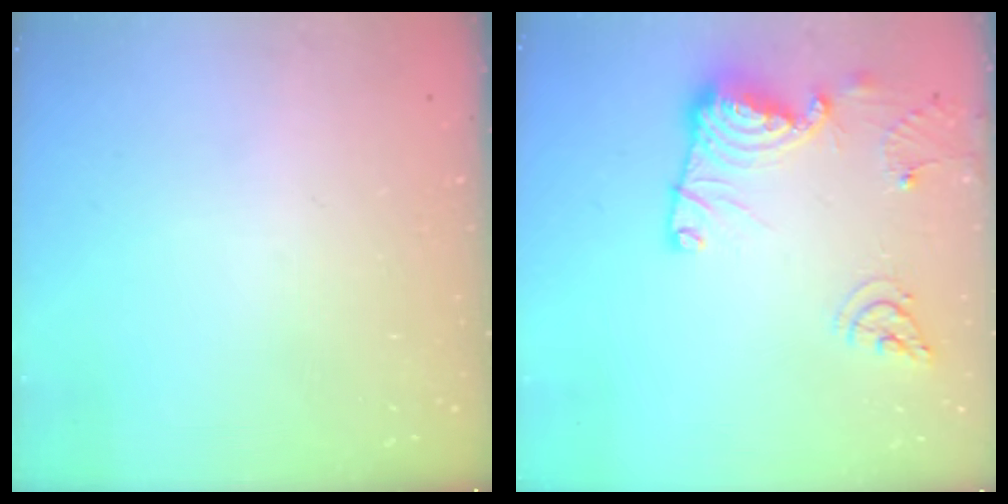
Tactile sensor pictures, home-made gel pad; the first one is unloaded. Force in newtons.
{"total": 14.1, "press": 14.0, "slide": 1.1}